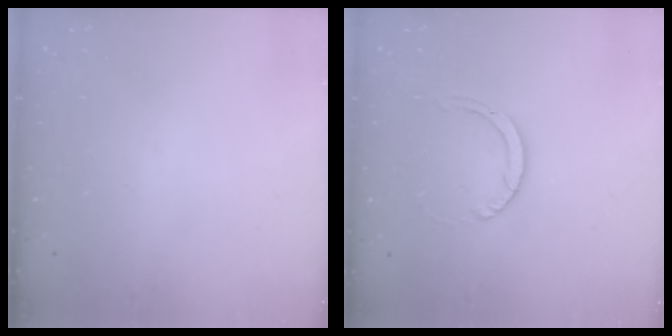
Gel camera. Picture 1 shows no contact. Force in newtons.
{"total": 3.5, "press": 3.5, "slide": 0.2}